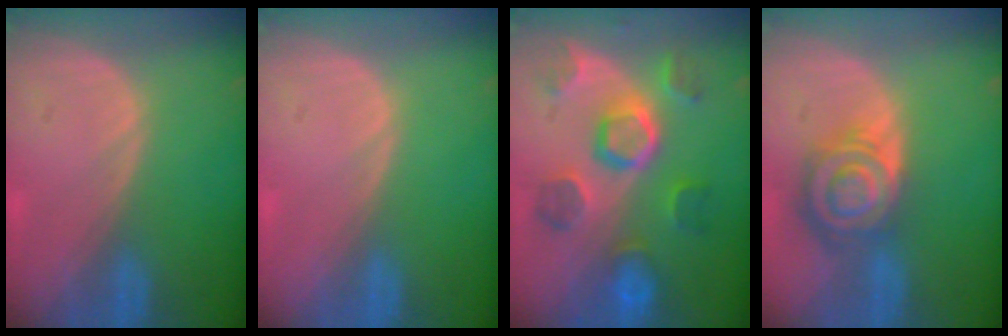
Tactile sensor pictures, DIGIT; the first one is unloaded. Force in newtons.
{"total": 0.0}
{"total": 9.3, "press": 9.1, "slide": 1.9}
{"total": 8.5, "press": 7.3, "slide": 4.4}